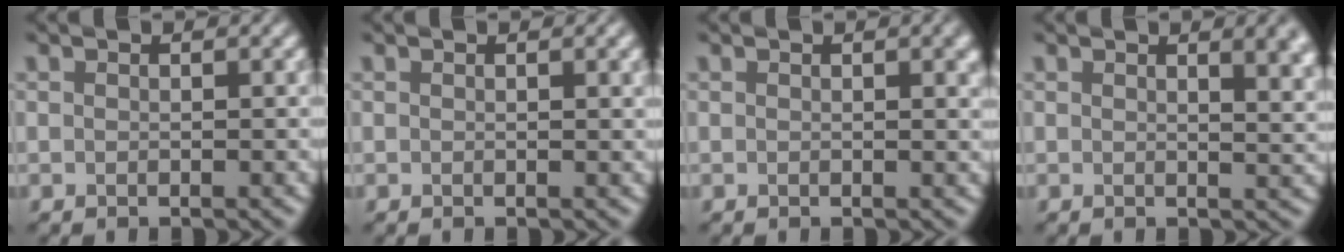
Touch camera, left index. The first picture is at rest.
{"total": 1.2, "force": [0.4, 0.3, 1.1], "torque": [-0.010, 0.003, 0.005]}
{"total": 1.6, "force": [0.6, 0.5, 1.4], "torque": [-0.012, 0.002, 0.009]}
{"total": 4.9, "force": [2.2, 2.2, 3.8], "torque": [-0.014, 0.007, 0.027]}